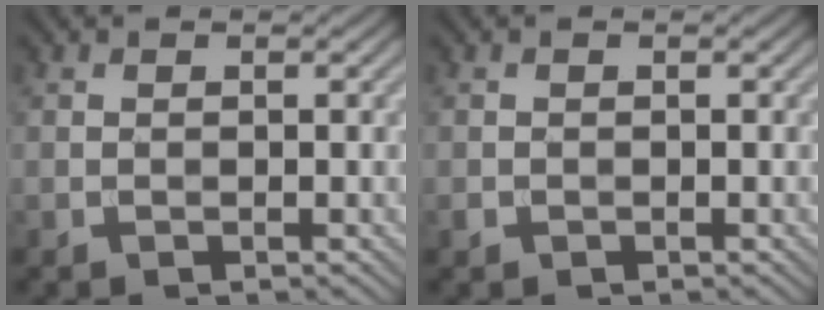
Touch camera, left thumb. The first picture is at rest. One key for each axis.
{"total": 0.6, "fx": -0.3, "fy": 0.5, "fz": 0.1, "tx": -0.003, "ty": -0.005, "tz": -0.006}